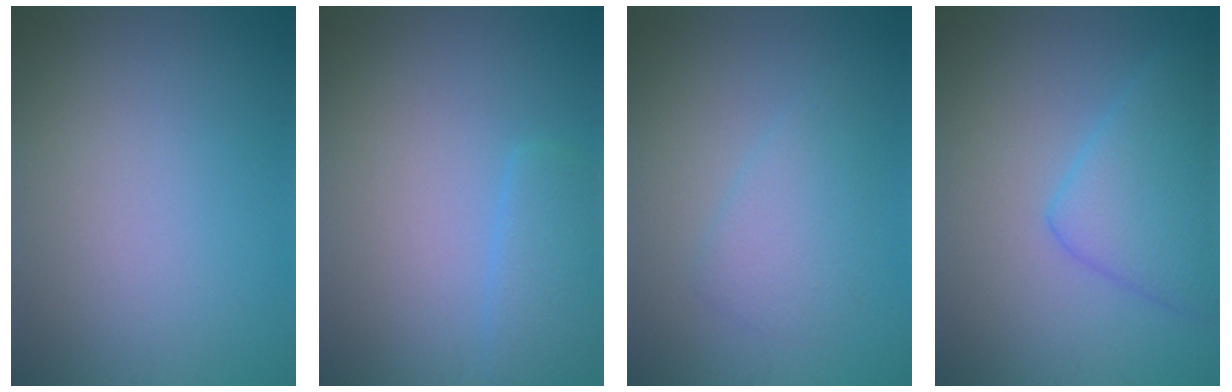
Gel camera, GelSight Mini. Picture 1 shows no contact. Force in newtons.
{"total": 2.5, "press": 2.5, "slide": 0.3}
{"total": 2.6, "press": 2.5, "slide": 0.1}
{"total": 5.0, "press": 5.0, "slide": 0.4}